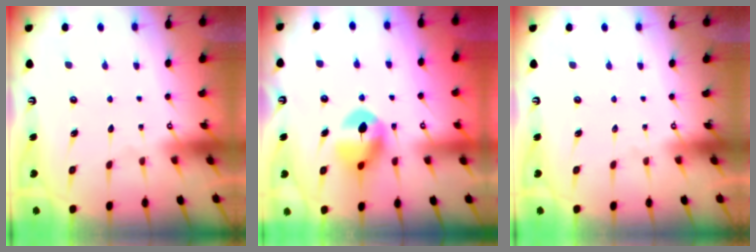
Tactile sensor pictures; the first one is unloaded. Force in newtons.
{"total": 11.3, "press": 11.3, "slide": 0.5}
{"total": 0.0}